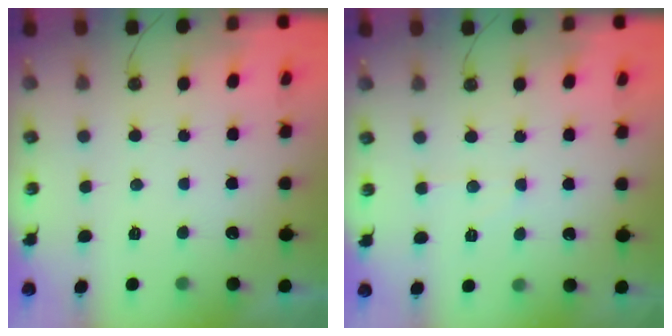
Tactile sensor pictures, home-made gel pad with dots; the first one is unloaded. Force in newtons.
{"total": 4.4, "press": 4.4, "slide": 0.7}